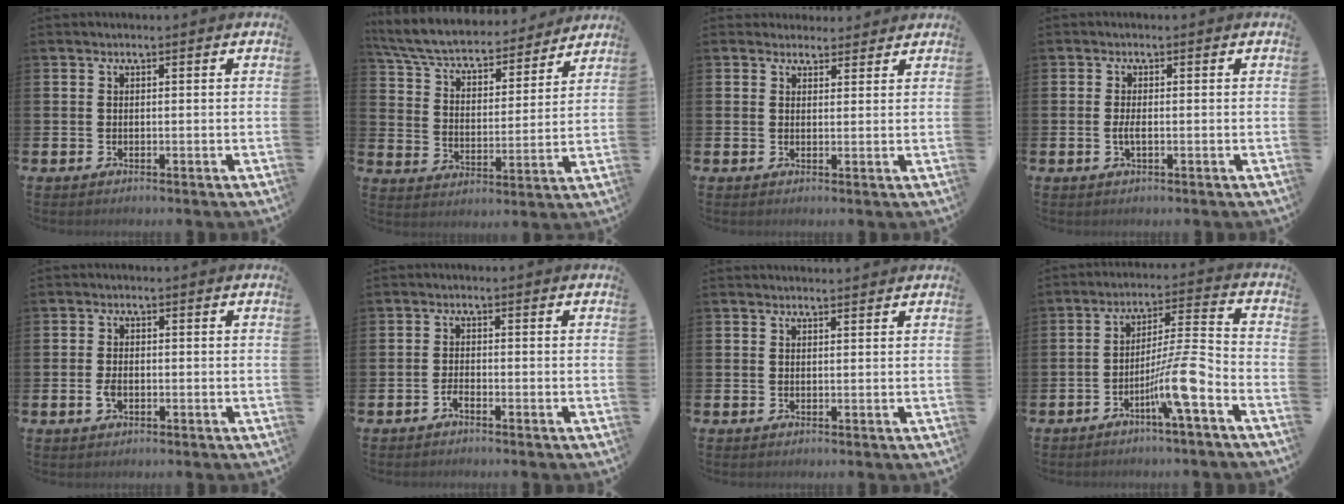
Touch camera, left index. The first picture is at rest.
{"total": 6.9, "force": [6.4, 1.8, 2.0], "torque": [-0.074, -0.048, 0.107]}
{"total": 2.7, "force": [2.5, 1.1, -0.2], "torque": [0.008, -0.008, 0.045]}
{"total": 1.5, "force": [-0.3, 0.5, 1.4], "torque": [-0.028, 0.001, -0.005]}
{"total": 2.0, "force": [-0.6, 1.2, 1.5], "torque": [-0.028, 0.004, -0.012]}
{"total": 1.1, "force": [-1.0, 0.2, 0.4], "torque": [-0.018, -0.001, -0.017]}
{"total": 1.0, "force": [0.9, 0.0, 0.1], "torque": [0.006, -0.003, 0.016]}
{"total": 9.0, "force": [-4.7, -0.1, 7.7], "torque": [-0.147, -0.007, -0.090]}